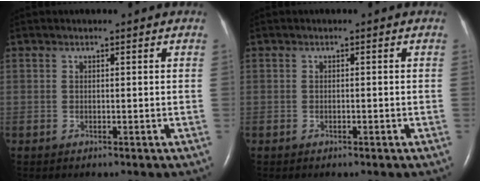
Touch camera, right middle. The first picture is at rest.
{"total": 0.5, "force": [-0.3, 0.1, 0.4], "torque": [-0.013, 0.000, -0.002]}